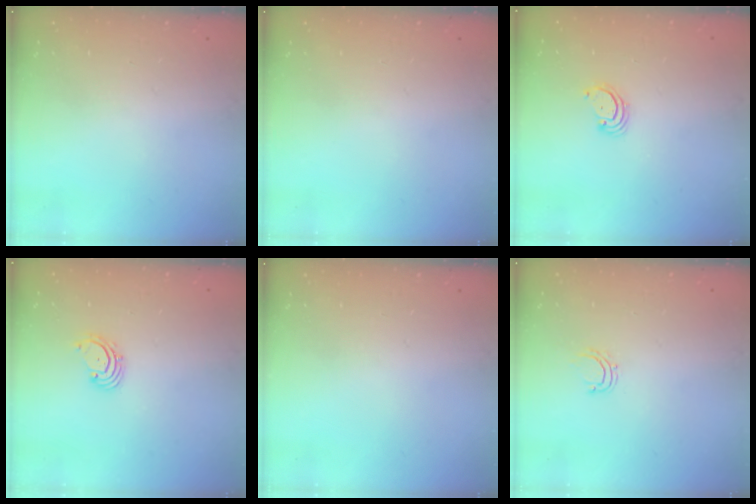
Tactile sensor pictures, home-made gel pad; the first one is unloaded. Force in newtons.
{"total": 0.0}
{"total": 2.3, "press": 2.3, "slide": 0.2}
{"total": 2.2, "press": 2.1, "slide": 0.7}
{"total": 0.0}
{"total": 4.7, "press": 4.7, "slide": 0.3}